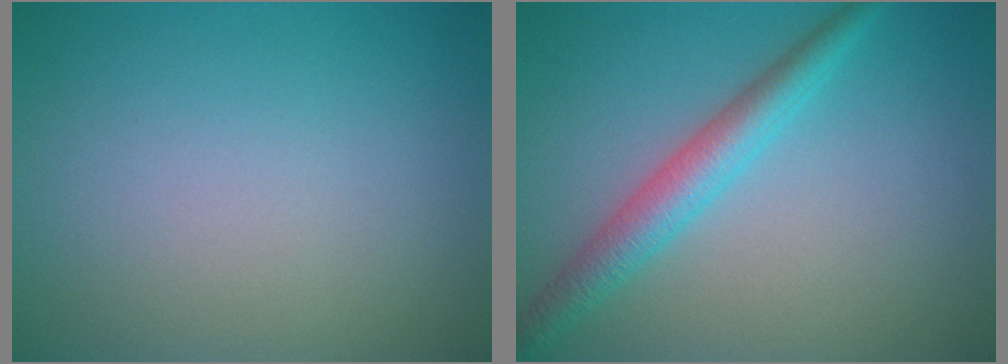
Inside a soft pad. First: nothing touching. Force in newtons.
{"total": 3.7, "press": 3.7, "slide": 0.1}